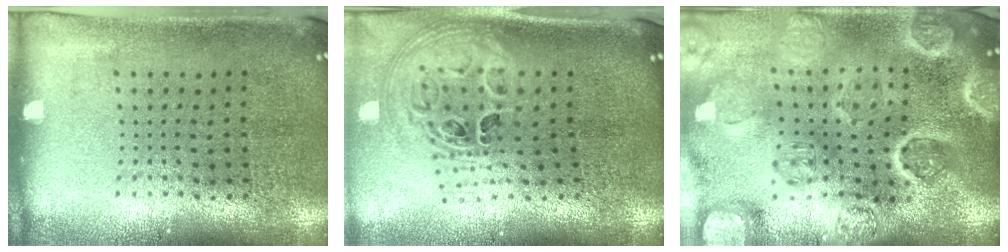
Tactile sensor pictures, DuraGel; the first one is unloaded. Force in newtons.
{"total": 2.1, "press": 1.6, "slide": 1.3}
{"total": 5.0, "press": 4.4, "slide": 2.4}